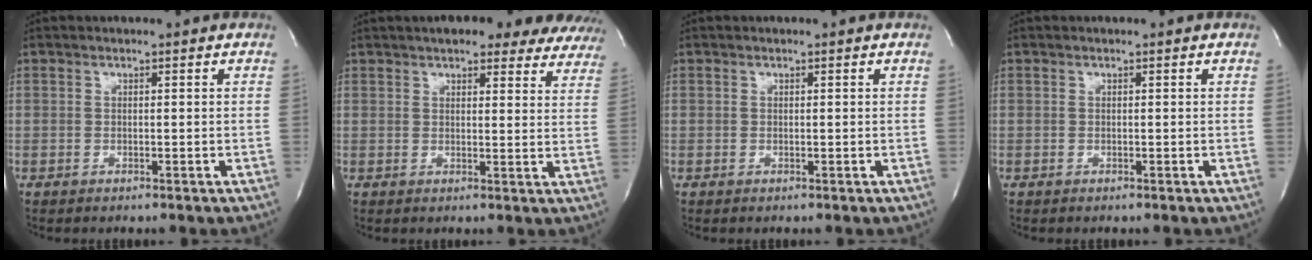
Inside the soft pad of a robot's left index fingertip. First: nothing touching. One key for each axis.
{"total": 19.4, "fx": 16.8, "fy": 5.4, "fz": 8.2, "tx": -0.100, "ty": 0.004, "tz": 0.183}
{"total": 0.0}
{"total": 0.0}